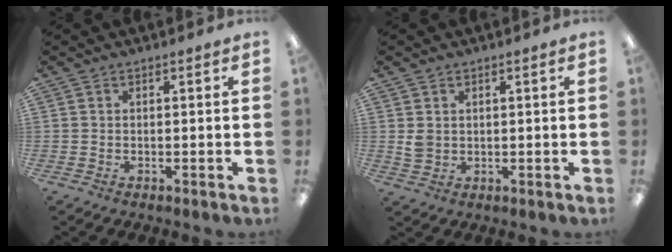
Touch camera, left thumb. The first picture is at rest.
{"total": 2.9, "force": [1.0, 2.4, 1.3], "torque": [-0.018, 0.000, 0.019]}